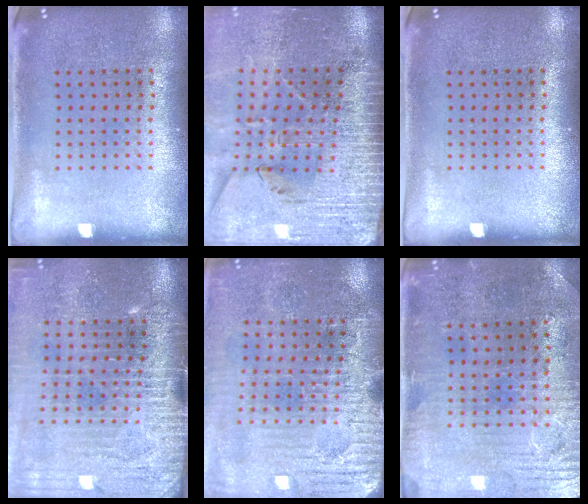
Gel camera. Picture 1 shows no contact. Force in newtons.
{"total": 3.9, "press": 3.4, "slide": 1.9}
{"total": 0.0}
{"total": 4.2, "press": 3.6, "slide": 2.1}
{"total": 3.6, "press": 3.5, "slide": 0.5}
{"total": 1.3, "press": 1.2, "slide": 0.6}